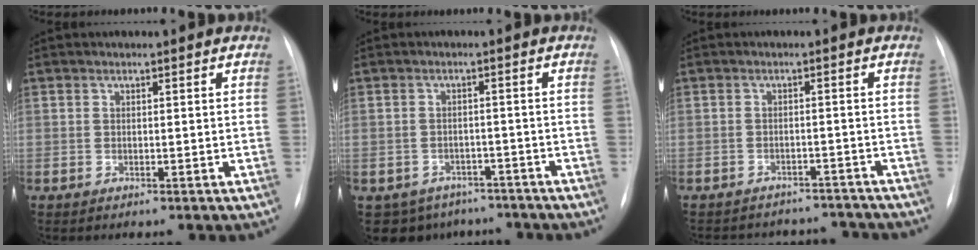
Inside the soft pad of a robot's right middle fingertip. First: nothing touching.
{"total": 8.6, "force": [-6.4, 5.7, 1.3], "torque": [-0.021, 0.015, -0.075]}
{"total": 11.2, "force": [-10.5, 3.9, 1.4], "torque": [-0.026, 0.023, -0.120]}